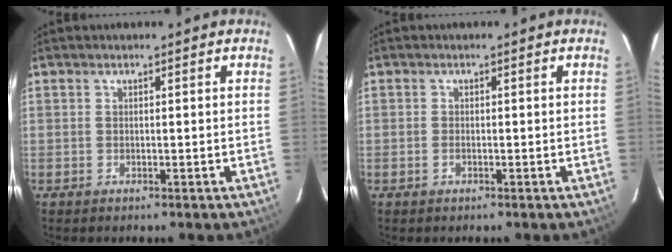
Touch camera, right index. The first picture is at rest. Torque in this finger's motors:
{"motor_torque": [-0.18, -0.13, -0.04, 0.00]}